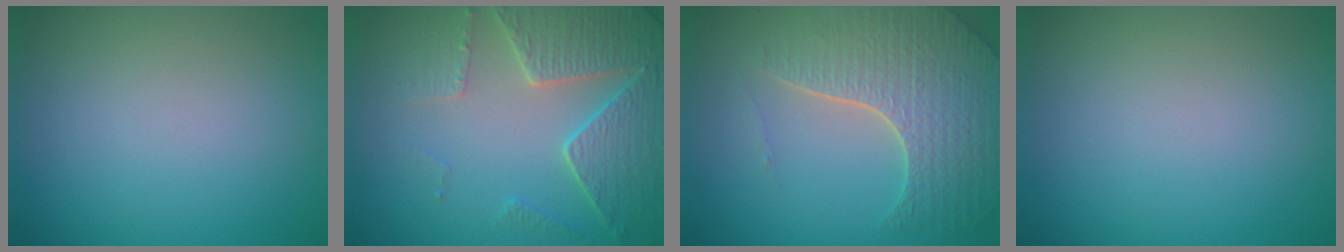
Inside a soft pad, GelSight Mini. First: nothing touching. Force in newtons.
{"total": 5.7, "press": 4.9, "slide": 3.0}
{"total": 7.0, "press": 5.2, "slide": 4.6}
{"total": 0.0}